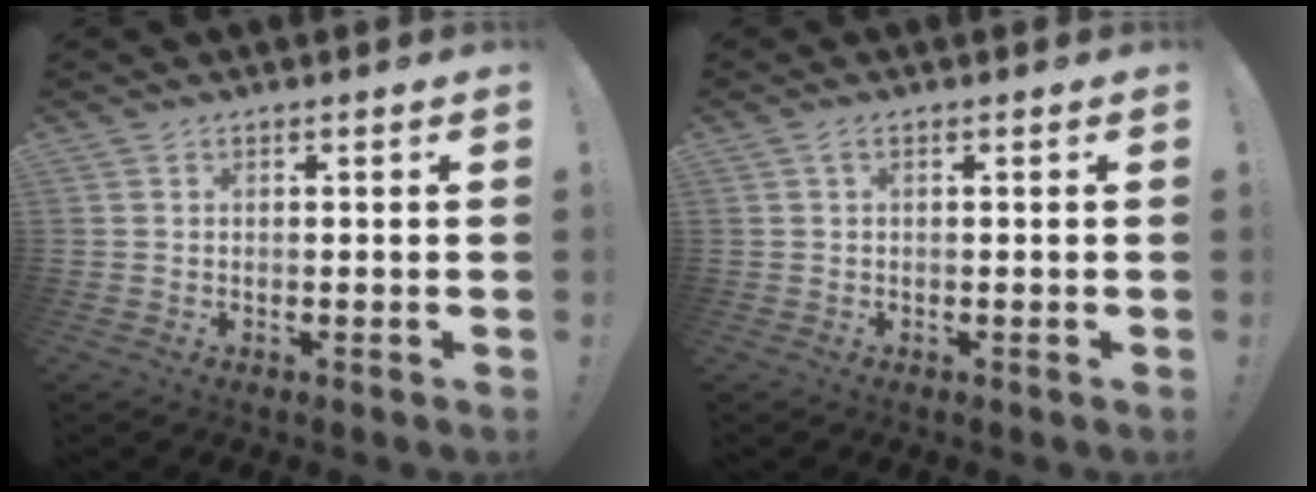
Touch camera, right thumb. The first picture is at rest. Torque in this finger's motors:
{"motor_torque": [-0.19, 0.08, -0.10, 0.08, 0.07]}